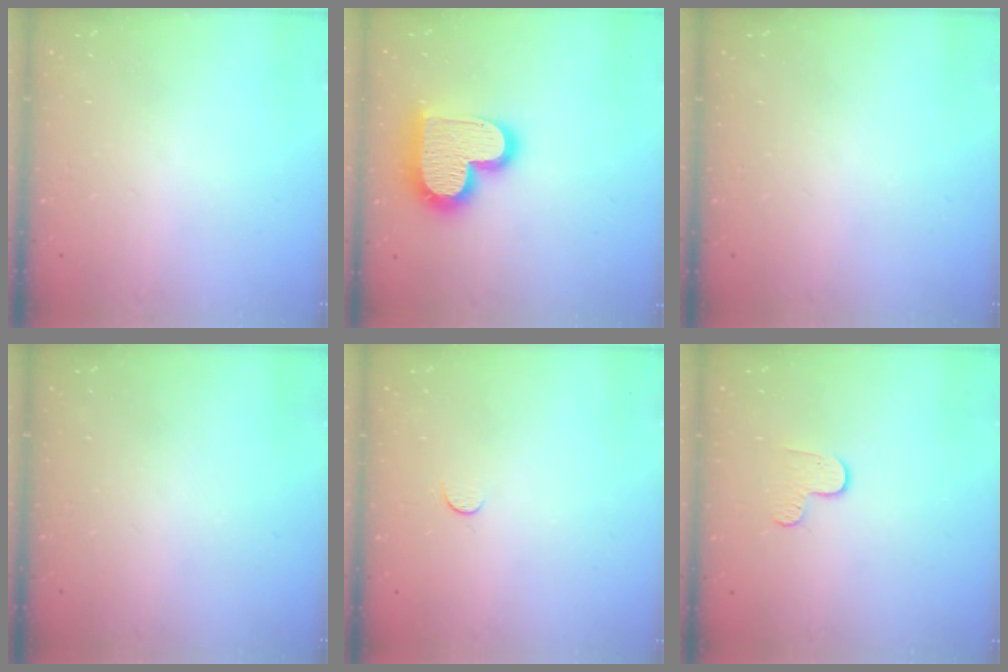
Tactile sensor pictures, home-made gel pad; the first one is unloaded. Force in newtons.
{"total": 19.5, "press": 19.5, "slide": 1.5}
{"total": 0.0}
{"total": 0.0}
{"total": 3.1, "press": 3.1, "slide": 0.4}
{"total": 6.4, "press": 6.4, "slide": 0.5}